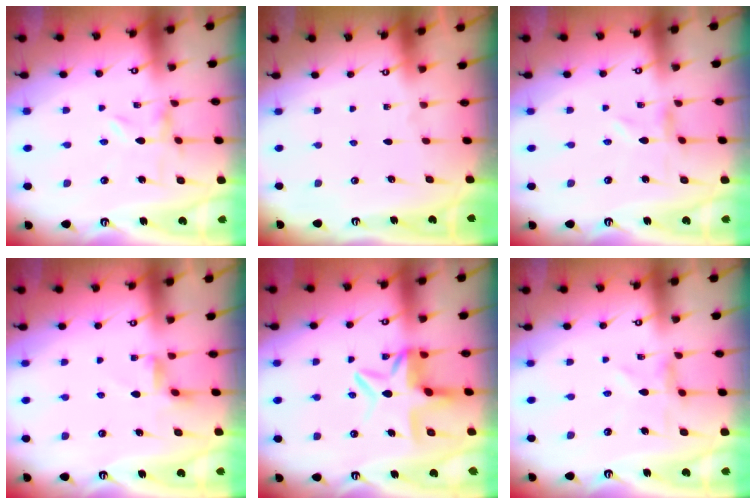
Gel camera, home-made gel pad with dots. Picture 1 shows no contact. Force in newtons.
{"total": 0.0}
{"total": 0.0}
{"total": 3.0, "press": 2.9, "slide": 0.5}
{"total": 8.5, "press": 8.3, "slide": 2.0}
{"total": 3.2, "press": 3.2, "slide": 0.4}